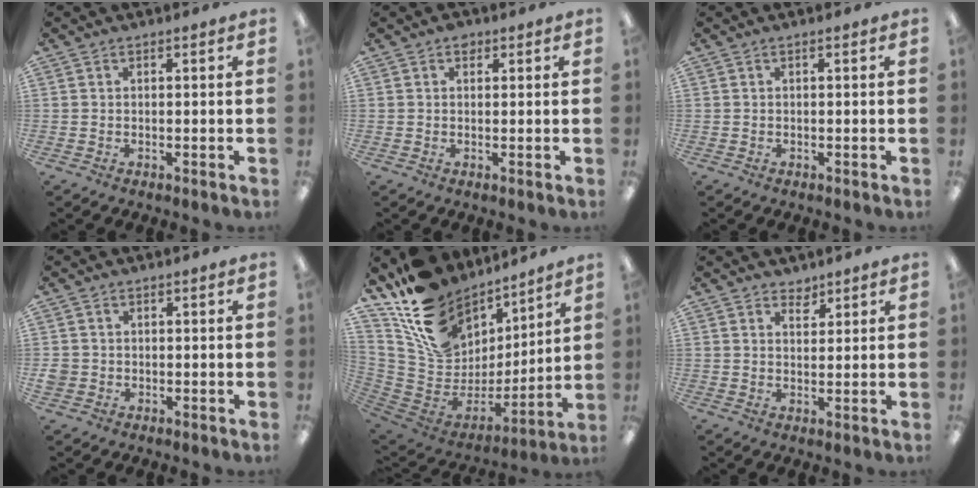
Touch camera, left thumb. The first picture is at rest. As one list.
[{"total": 1.7, "force": [0.9, 1.2, 0.7], "torque": [-0.007, -0.001, 0.015]}, {"total": 0.0}, {"total": 2.4, "force": [-0.2, 2.4, 0.6], "torque": [-0.010, 0.002, -0.004]}, {"total": 18.2, "force": [11.8, 12.6, 6.0], "torque": [-0.115, -0.087, 0.236]}, {"total": 2.9, "force": [2.5, 1.5, 0.2], "torque": [0.008, -0.018, 0.045]}]